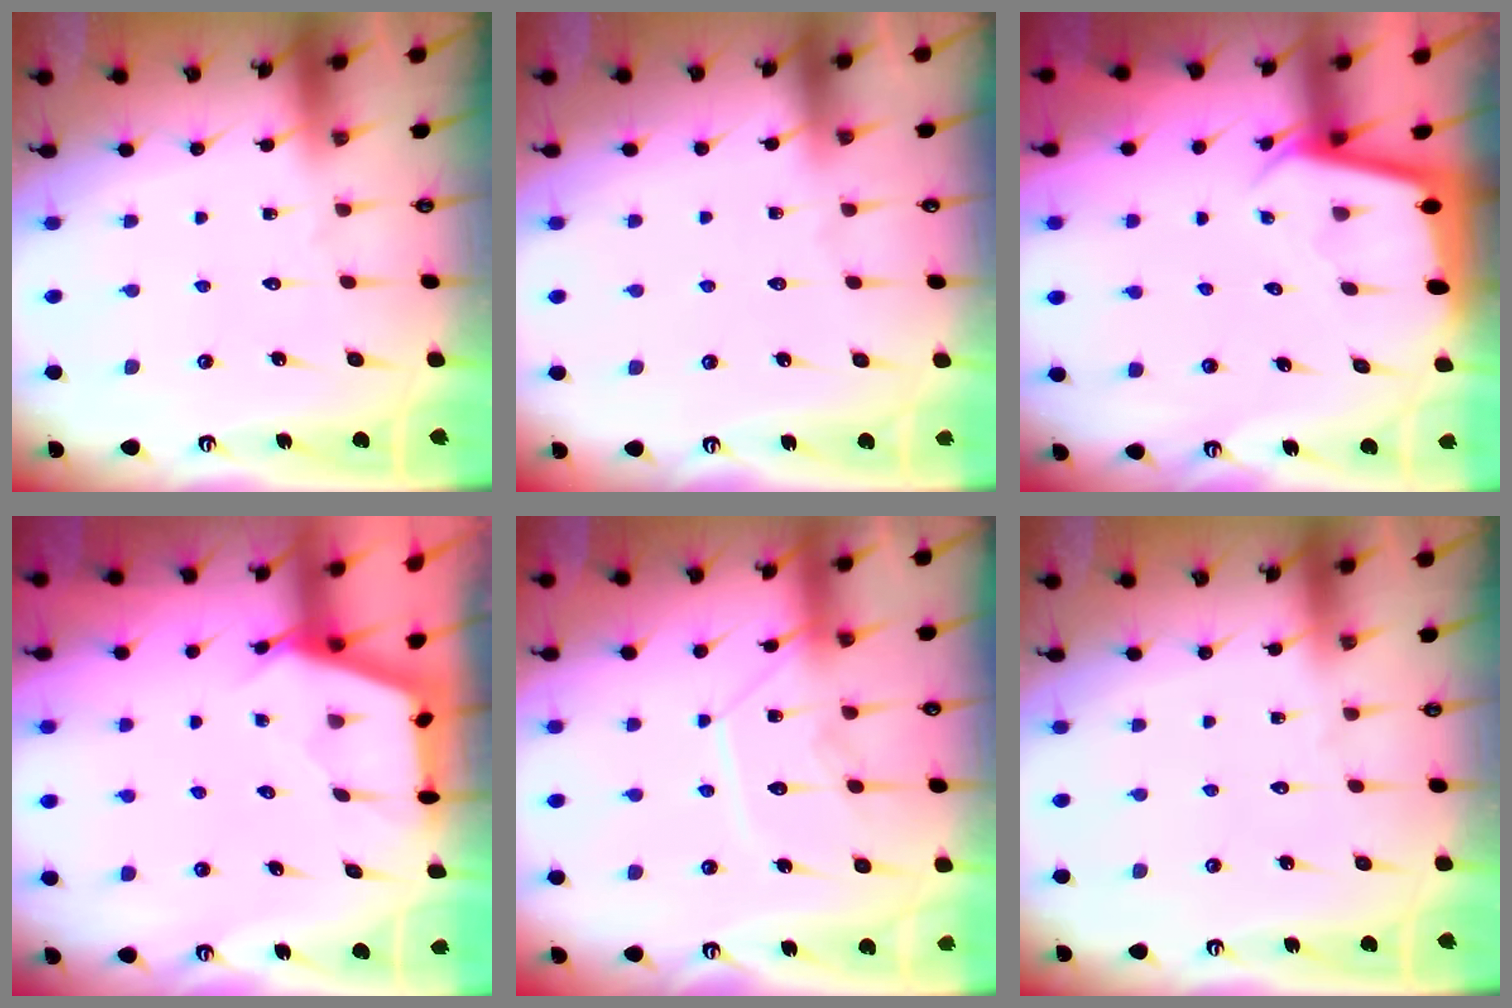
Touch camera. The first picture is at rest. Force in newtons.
{"total": 2.4, "press": 2.3, "slide": 0.4}
{"total": 2.3, "press": 2.3, "slide": 0.1}
{"total": 2.8, "press": 2.8, "slide": 0.4}
{"total": 11.5, "press": 11.4, "slide": 0.9}
{"total": 0.0}